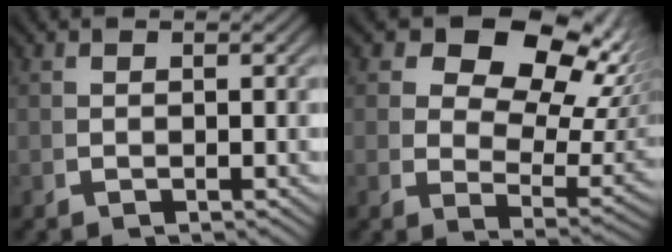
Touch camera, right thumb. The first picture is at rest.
{"total": 13.3, "force": [5.2, 8.0, 9.2], "torque": [-0.141, -0.002, 0.076]}